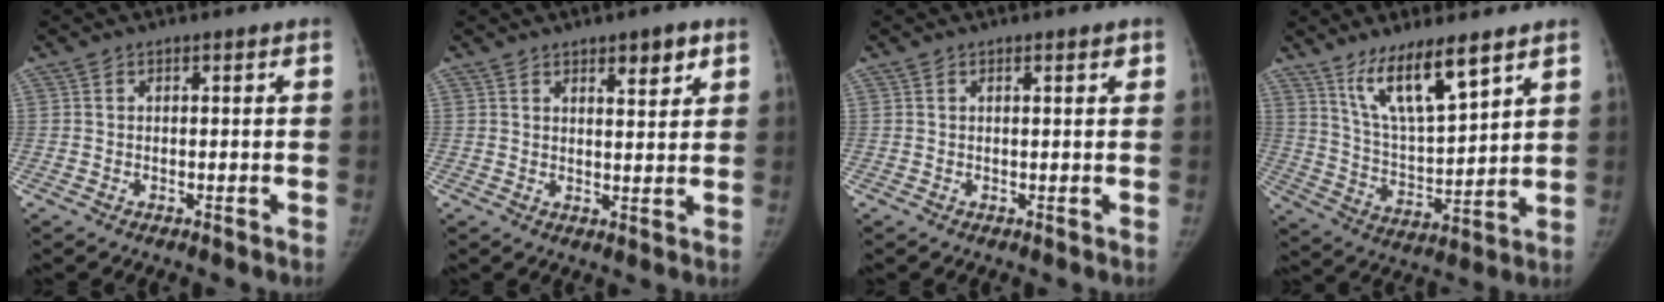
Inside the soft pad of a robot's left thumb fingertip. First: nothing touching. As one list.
[{"total": 4.8, "force": [2.9, 1.6, 3.5], "torque": [-0.037, -0.018, 0.043]}, {"total": 1.1, "force": [0.6, 0.2, 0.9], "torque": [-0.012, 0.000, 0.007]}, {"total": 13.2, "force": [8.7, 3.2, 9.4], "torque": [-0.155, -0.056, 0.173]}]